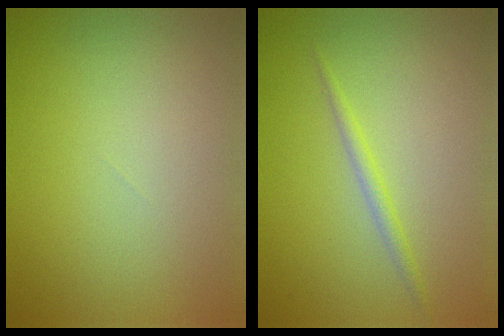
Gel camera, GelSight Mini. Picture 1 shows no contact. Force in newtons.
{"total": 1.2, "press": 1.2, "slide": 0.1}